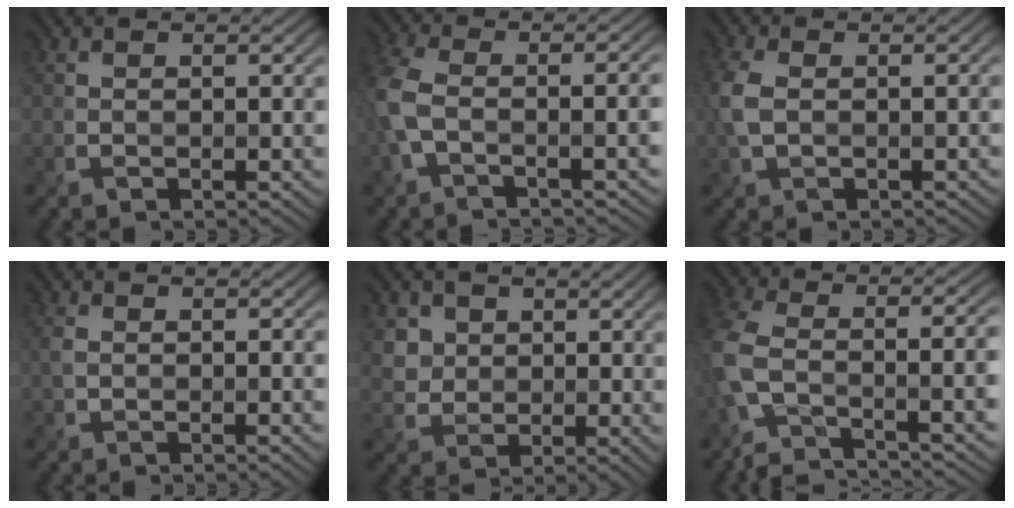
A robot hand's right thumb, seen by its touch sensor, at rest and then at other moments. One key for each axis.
{"total": 7.8, "fx": -1.7, "fy": 3.1, "fz": 7.0, "tx": -0.153, "ty": -0.006, "tz": -0.042}
{"total": 4.7, "fx": -0.3, "fy": 3.0, "fz": 3.7, "tx": -0.091, "ty": 0.001, "tz": -0.010}
{"total": 1.3, "fx": -0.1, "fy": 0.7, "fz": 1.0, "tx": -0.024, "ty": -0.002, "tz": -0.004}
{"total": 4.7, "fx": 2.4, "fy": 3.8, "fz": 1.3, "tx": -0.049, "ty": -0.012, "tz": 0.051}
{"total": 12.0, "fx": -4.5, "fy": 4.6, "fz": 10.1, "tx": -0.220, "ty": -0.013, "tz": -0.085}